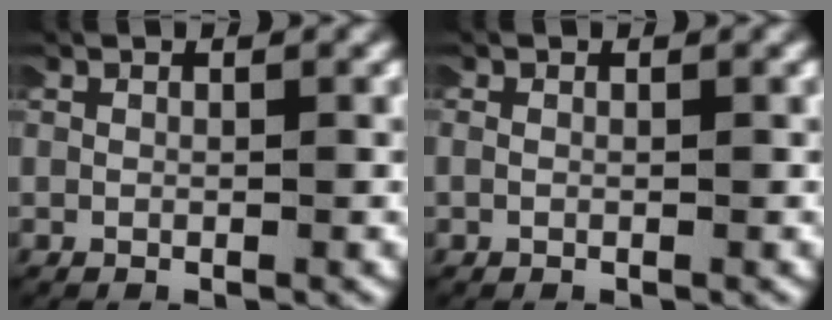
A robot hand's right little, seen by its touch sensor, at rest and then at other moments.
{"total": 0.5, "force": [0.1, 0.3, 0.4], "torque": [-0.009, 0.001, 0.001]}